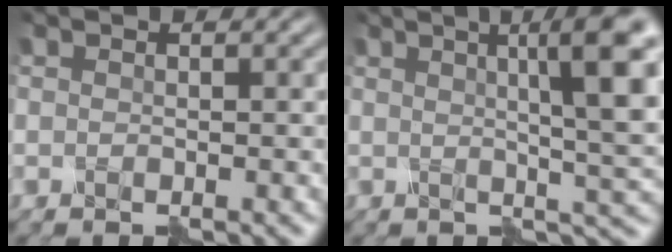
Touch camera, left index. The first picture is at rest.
{"total": 9.5, "force": [2.6, 1.9, 9.0], "torque": [-0.093, 0.015, 0.032]}